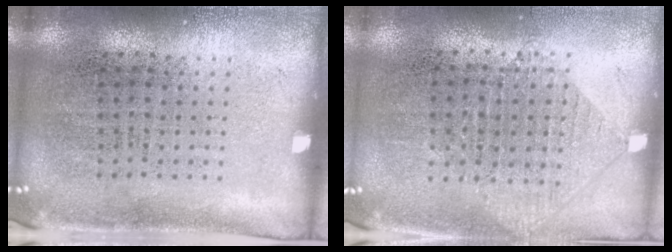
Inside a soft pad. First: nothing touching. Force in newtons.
{"total": 1.0, "press": 0.9, "slide": 0.4}